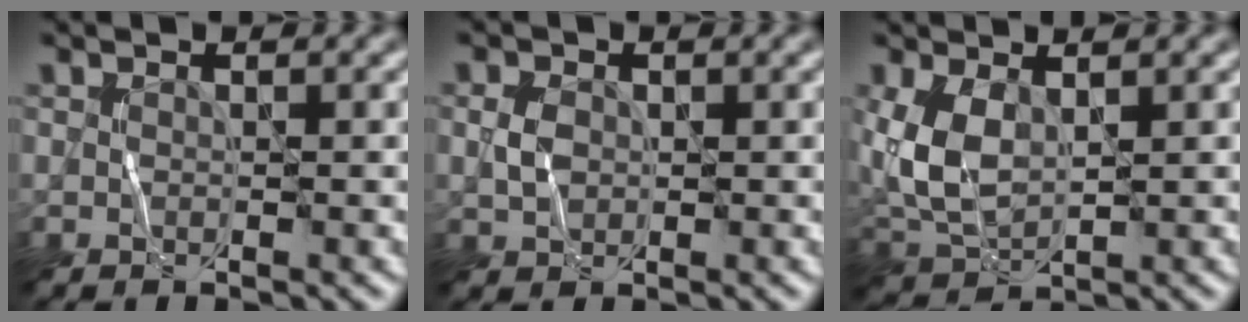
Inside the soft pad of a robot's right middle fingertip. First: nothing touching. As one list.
[{"total": 1.9, "force": [0.2, 1.5, 1.2], "torque": [-0.027, 0.003, 0.002]}, {"total": 5.0, "force": [1.1, 2.9, 3.9], "torque": [-0.101, 0.003, 0.027]}]